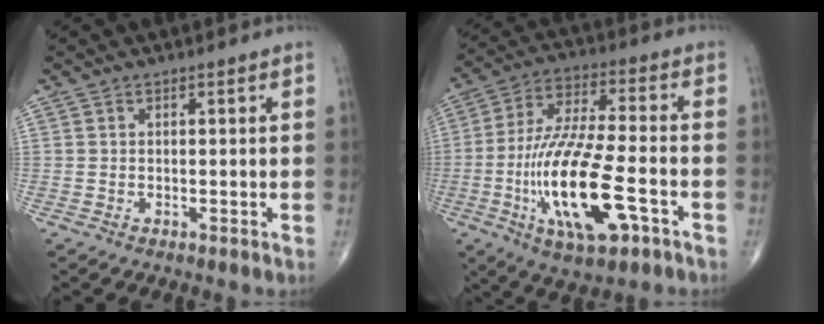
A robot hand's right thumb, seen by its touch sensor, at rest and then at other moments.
{"total": 19.2, "force": [-6.4, 6.6, 16.8], "torque": [-0.316, 0.020, -0.100]}